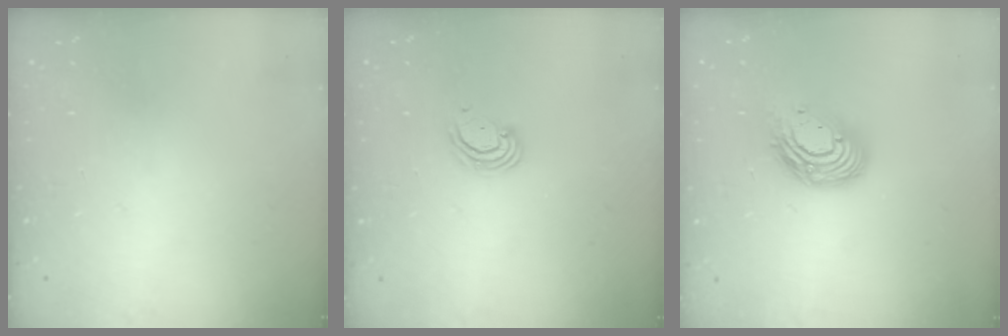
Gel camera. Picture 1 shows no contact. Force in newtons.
{"total": 3.8, "press": 3.8, "slide": 0.3}
{"total": 12.7, "press": 12.7, "slide": 1.2}